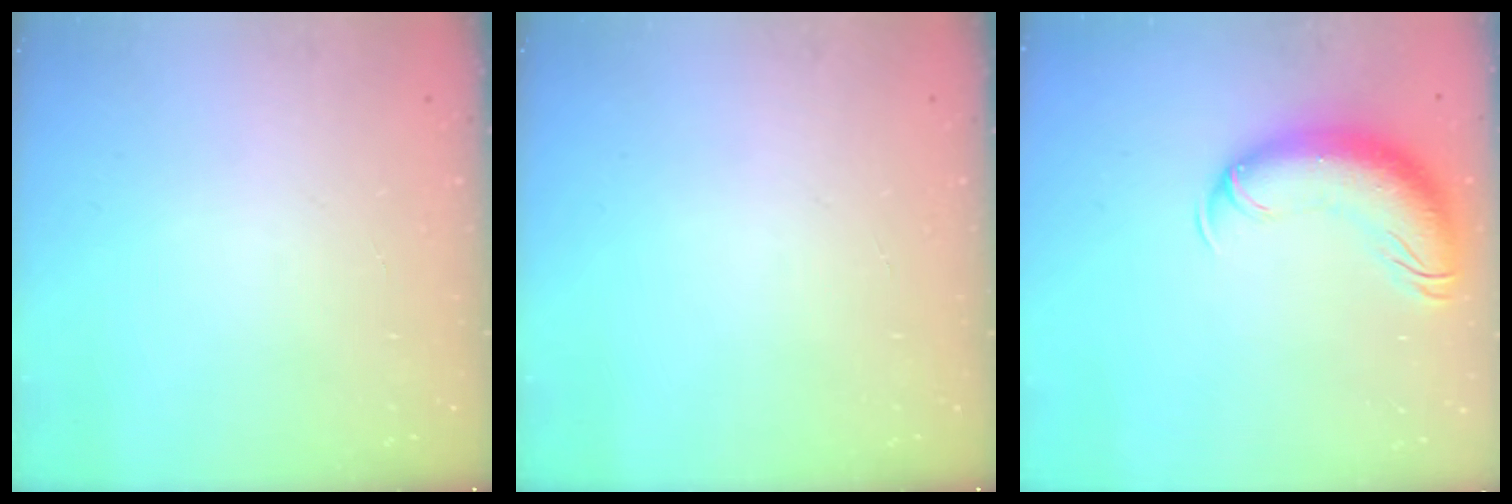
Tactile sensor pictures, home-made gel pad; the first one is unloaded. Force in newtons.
{"total": 0.0}
{"total": 14.6, "press": 14.3, "slide": 3.2}